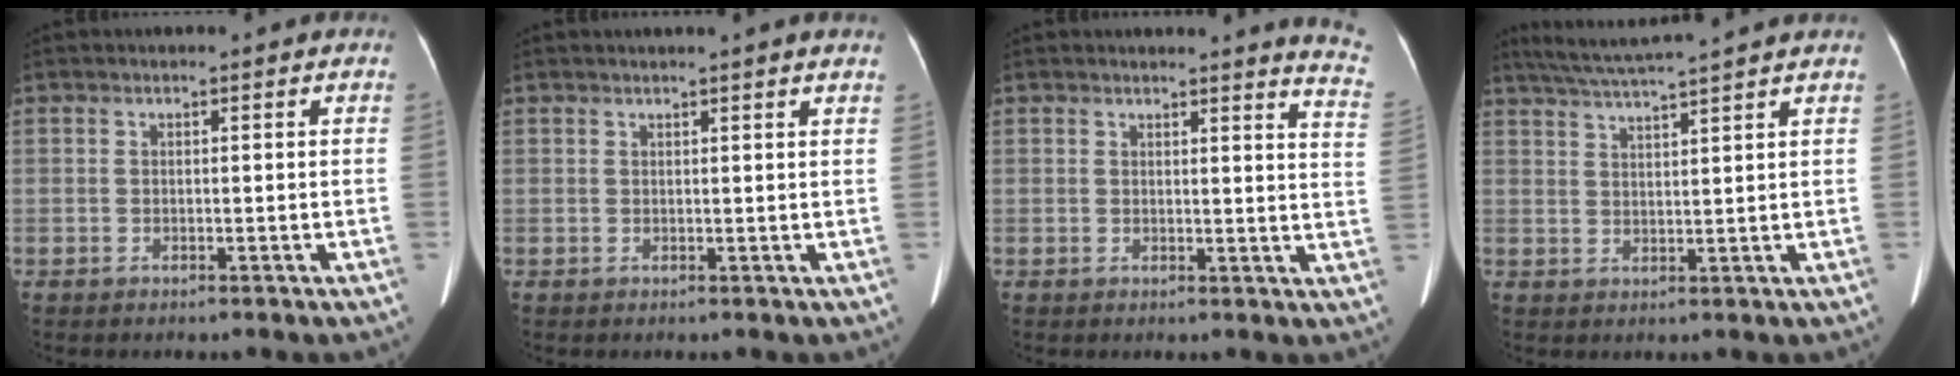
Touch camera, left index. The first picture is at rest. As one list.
[{"total": 2.8, "force": [2.4, -0.6, 1.3], "torque": [-0.021, 0.009, 0.026]}, {"total": 7.9, "force": [7.7, -0.3, 1.8], "torque": [-0.004, -0.078, 0.051]}, {"total": 8.9, "force": [7.9, -1.3, 4.0], "torque": [-0.073, 0.024, 0.121]}]